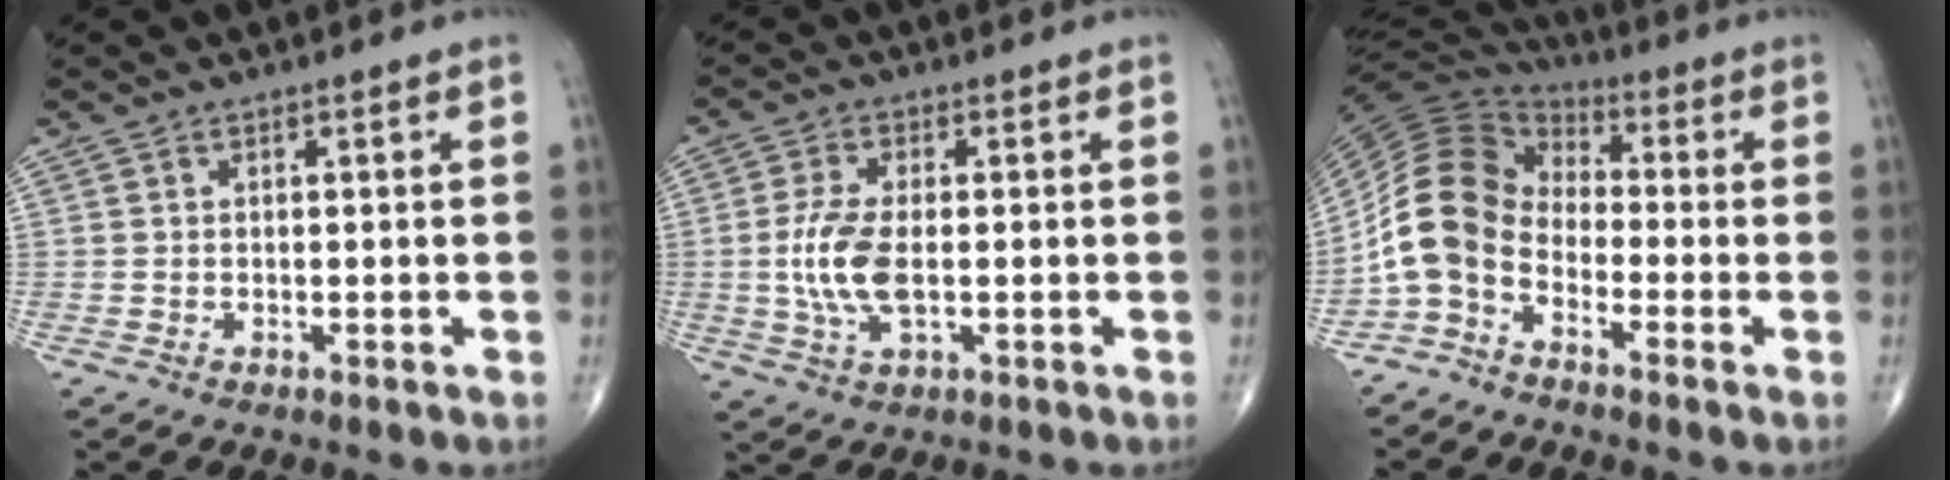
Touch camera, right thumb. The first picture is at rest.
{"total": 8.3, "force": [-0.6, 3.6, 7.4], "torque": [-0.166, -0.003, -0.011]}
{"total": 10.5, "force": [-3.6, 7.0, 6.9], "torque": [-0.134, 0.061, -0.091]}